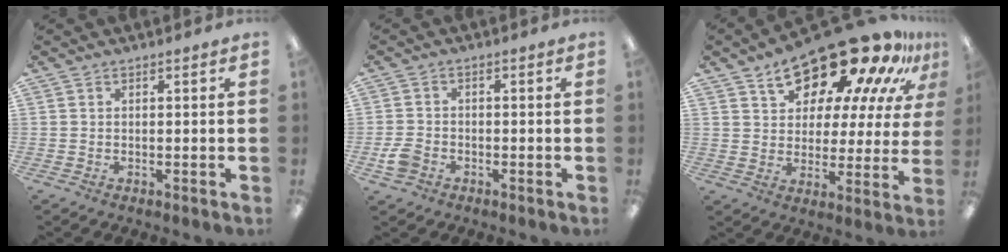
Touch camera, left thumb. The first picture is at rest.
{"total": 3.9, "force": [-1.9, 2.9, 1.9], "torque": [-0.041, 0.006, -0.037]}
{"total": 22.1, "force": [16.6, 8.5, 11.9], "torque": [-0.178, -0.124, 0.275]}